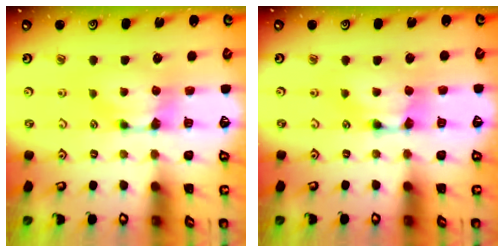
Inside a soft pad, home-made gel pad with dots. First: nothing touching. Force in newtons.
{"total": 2.1, "press": 2.1, "slide": 0.0}